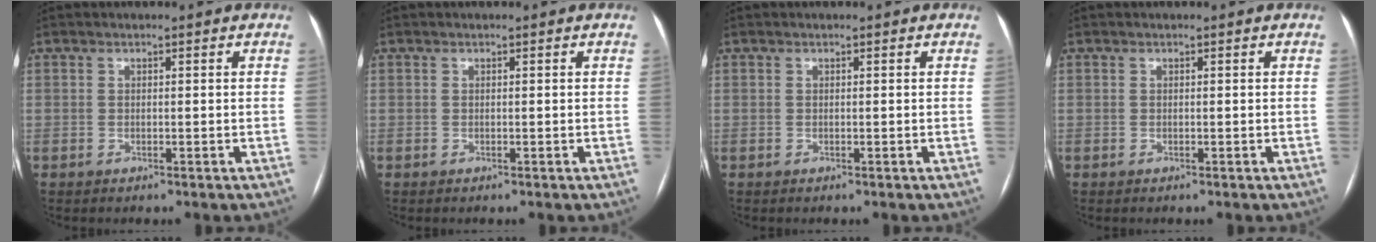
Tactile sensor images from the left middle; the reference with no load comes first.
{"total": 0.0}
{"total": 0.0}
{"total": 0.0}